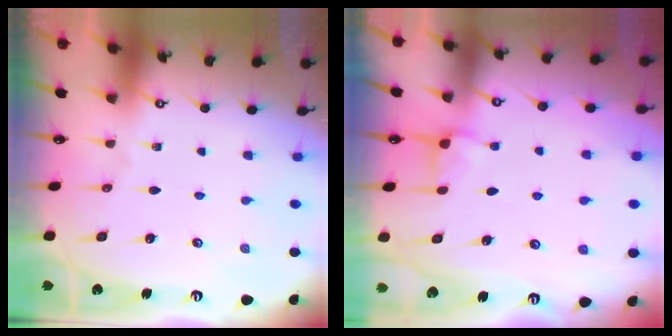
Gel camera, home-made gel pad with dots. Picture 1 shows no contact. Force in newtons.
{"total": 3.6, "press": 3.6, "slide": 0.4}